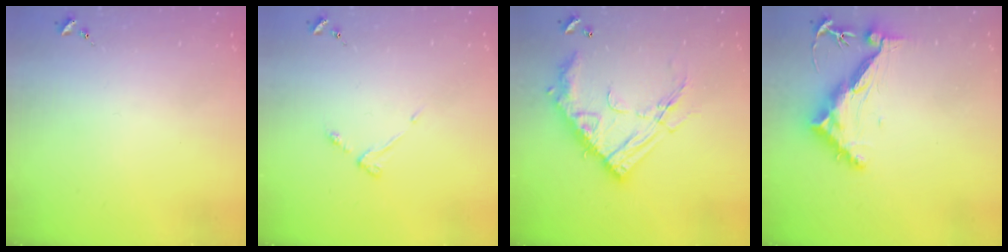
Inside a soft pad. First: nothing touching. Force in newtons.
{"total": 4.7, "press": 4.7, "slide": 0.7}
{"total": 20.3, "press": 20.2, "slide": 1.9}
{"total": 10.4, "press": 10.3, "slide": 0.9}